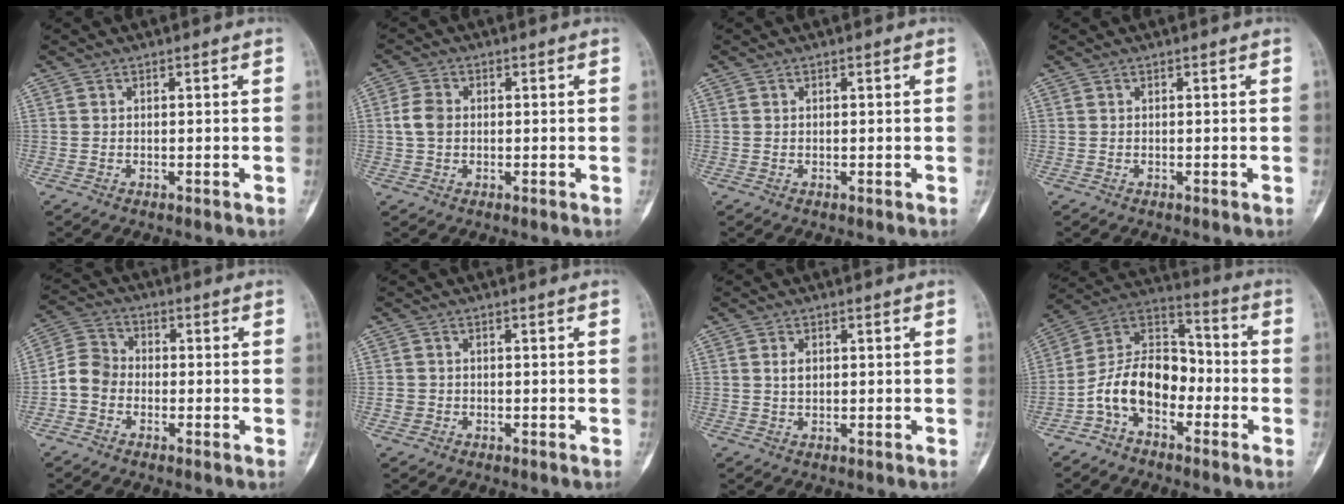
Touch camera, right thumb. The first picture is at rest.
{"total": 4.3, "force": [0.3, 3.3, 2.8], "torque": [-0.054, 0.006, 0.001]}
{"total": 0.0}
{"total": 0.0}
{"total": 6.1, "force": [-1.6, 5.2, 2.9], "torque": [-0.041, 0.022, -0.047]}
{"total": 1.6, "force": [-0.5, 1.5, 0.3], "torque": [0.002, 0.007, -0.013]}
{"total": 1.9, "force": [0.5, 1.2, 1.4], "torque": [-0.019, -0.001, 0.009]}
{"total": 13.2, "force": [-4.8, 8.5, 8.9], "torque": [-0.144, 0.071, -0.102]}